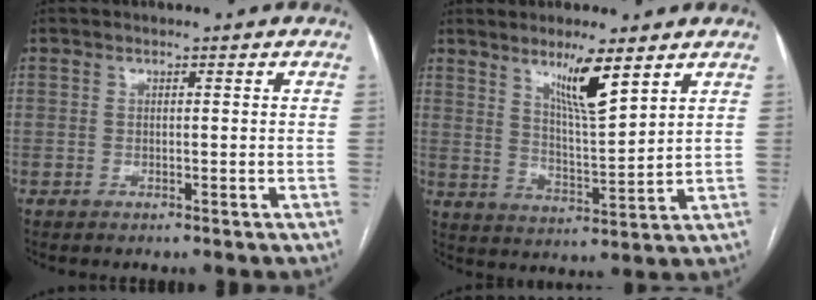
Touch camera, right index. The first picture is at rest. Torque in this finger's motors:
{"motor_torque": [0.29, 0.28, 0.26, 0.08]}